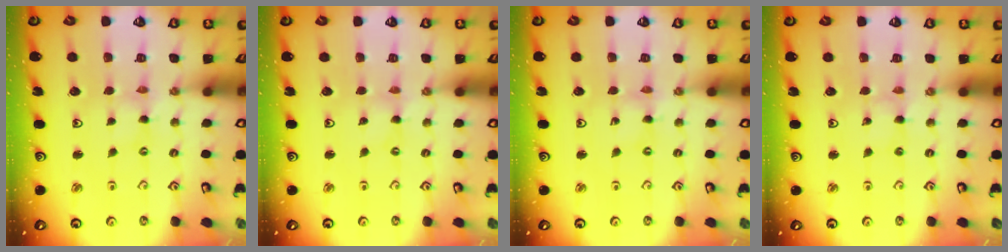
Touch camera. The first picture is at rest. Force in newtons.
{"total": 0.0}
{"total": 0.0}
{"total": 1.9, "press": 1.9, "slide": 0.2}